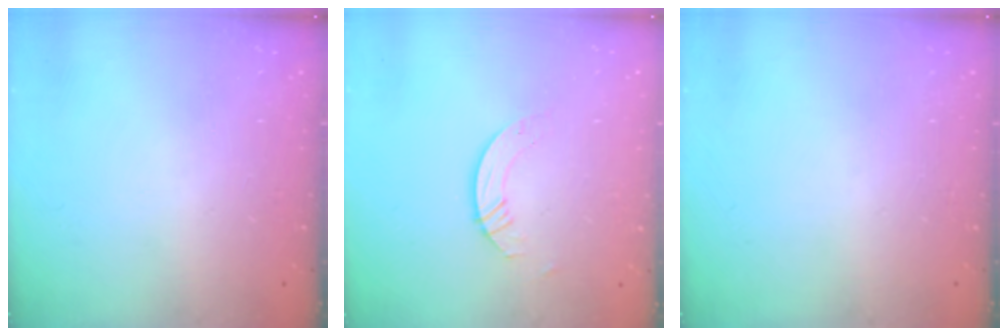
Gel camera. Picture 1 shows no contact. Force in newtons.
{"total": 3.5, "press": 3.5, "slide": 0.4}
{"total": 0.0}